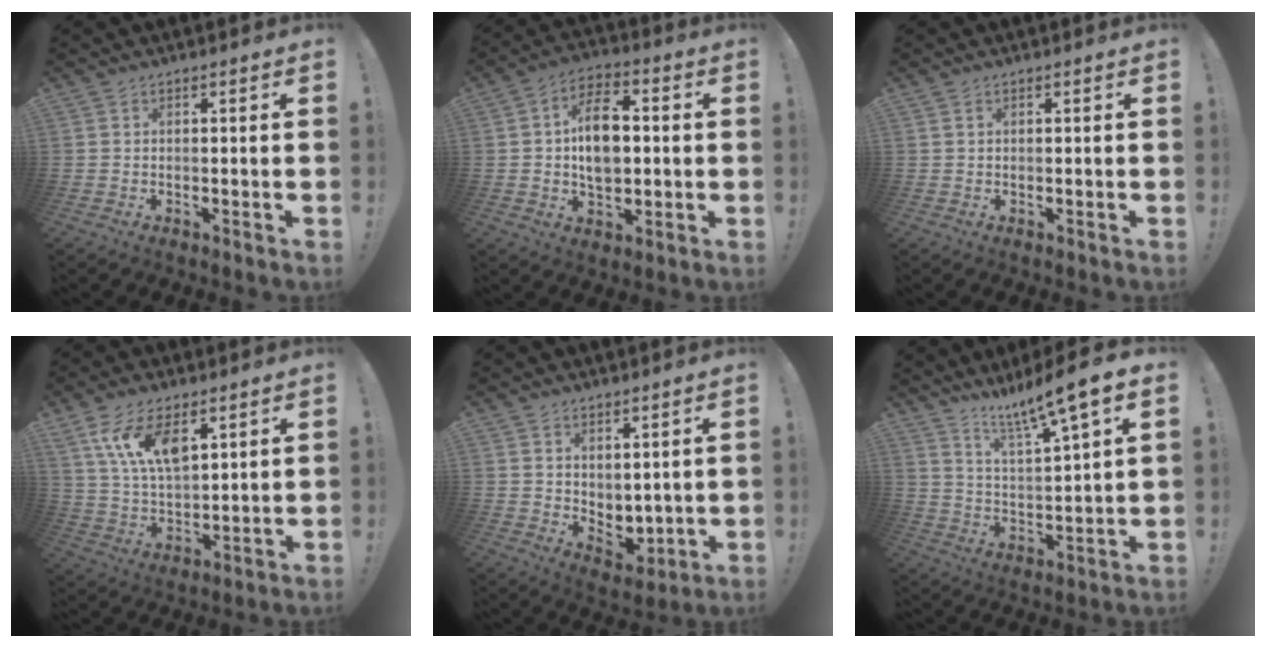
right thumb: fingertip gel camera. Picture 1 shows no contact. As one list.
[{"total": 12.6, "force": [0.0, 8.6, 9.3], "torque": [-0.151, 0.008, -0.002]}, {"total": 0.6, "force": [0.4, 0.3, 0.3], "torque": [-0.014, 0.004, 0.010]}, {"total": 12.5, "force": [7.0, 6.1, 8.4], "torque": [-0.160, -0.026, 0.130]}, {"total": 4.8, "force": [2.9, 3.5, 1.7], "torque": [-0.007, -0.033, 0.057]}, {"total": 12.0, "force": [9.5, 0.1, 7.3], "torque": [-0.134, -0.068, 0.149]}]